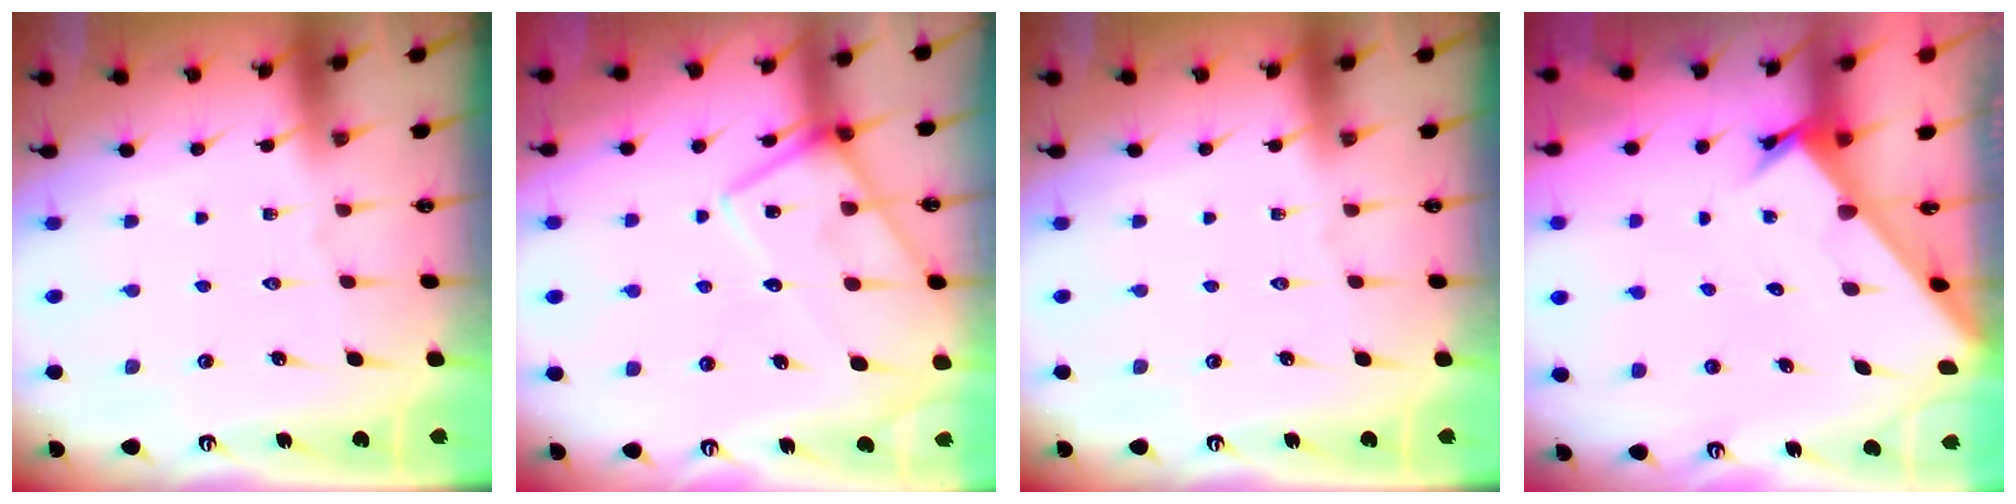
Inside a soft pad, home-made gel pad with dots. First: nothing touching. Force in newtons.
{"total": 12.6, "press": 12.6, "slide": 1.2}
{"total": 0.0}
{"total": 2.3, "press": 2.3, "slide": 0.1}